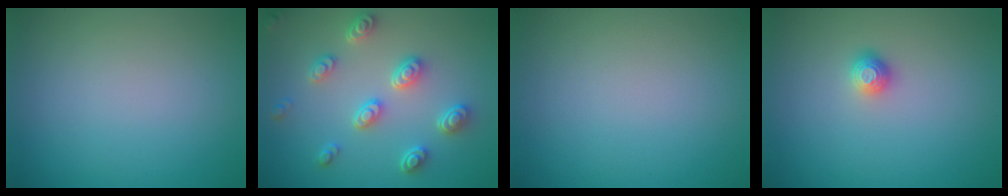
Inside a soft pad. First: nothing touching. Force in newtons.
{"total": 4.4, "press": 3.7, "slide": 2.3}
{"total": 0.0}
{"total": 1.1, "press": 1.0, "slide": 0.3}